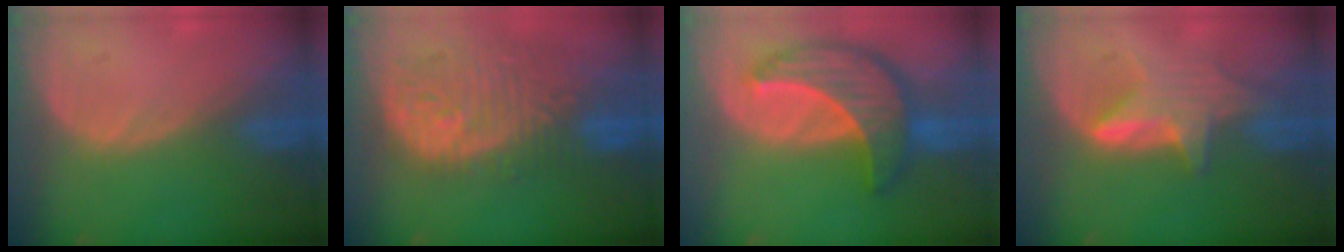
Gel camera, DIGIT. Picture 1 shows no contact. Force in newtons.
{"total": 12.3, "press": 10.8, "slide": 5.9}
{"total": 9.7, "press": 9.7, "slide": 0.7}
{"total": 5.8, "press": 5.8, "slide": 0.9}